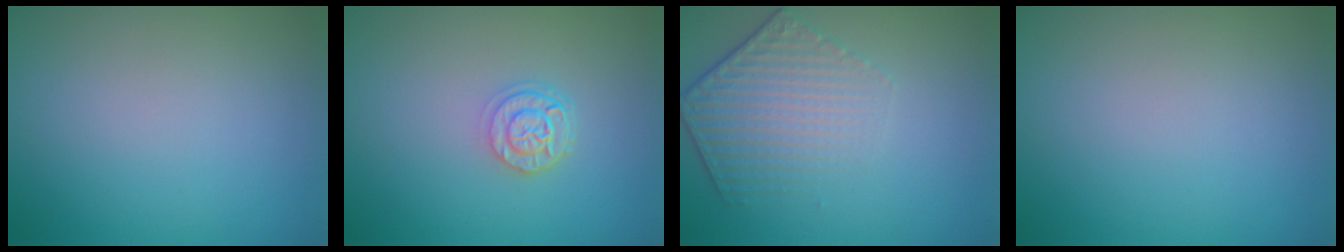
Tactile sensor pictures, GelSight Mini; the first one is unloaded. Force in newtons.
{"total": 2.4, "press": 1.9, "slide": 1.4}
{"total": 4.3, "press": 3.2, "slide": 2.9}
{"total": 0.0}